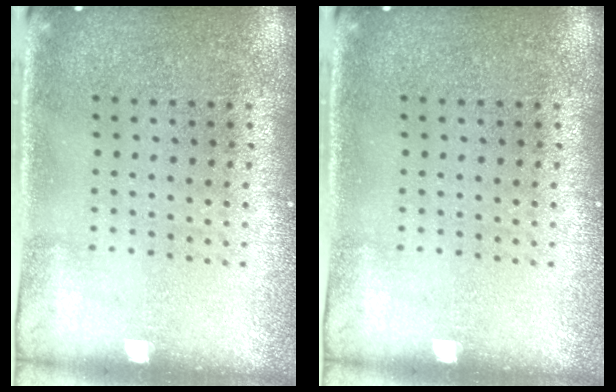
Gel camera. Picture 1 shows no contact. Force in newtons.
{"total": 0.0}